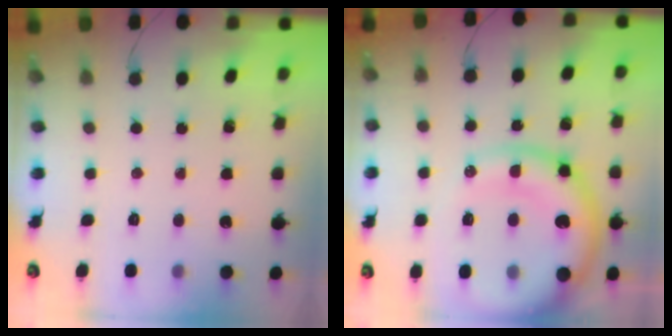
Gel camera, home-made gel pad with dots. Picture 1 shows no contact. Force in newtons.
{"total": 19.2, "press": 18.7, "slide": 4.1}